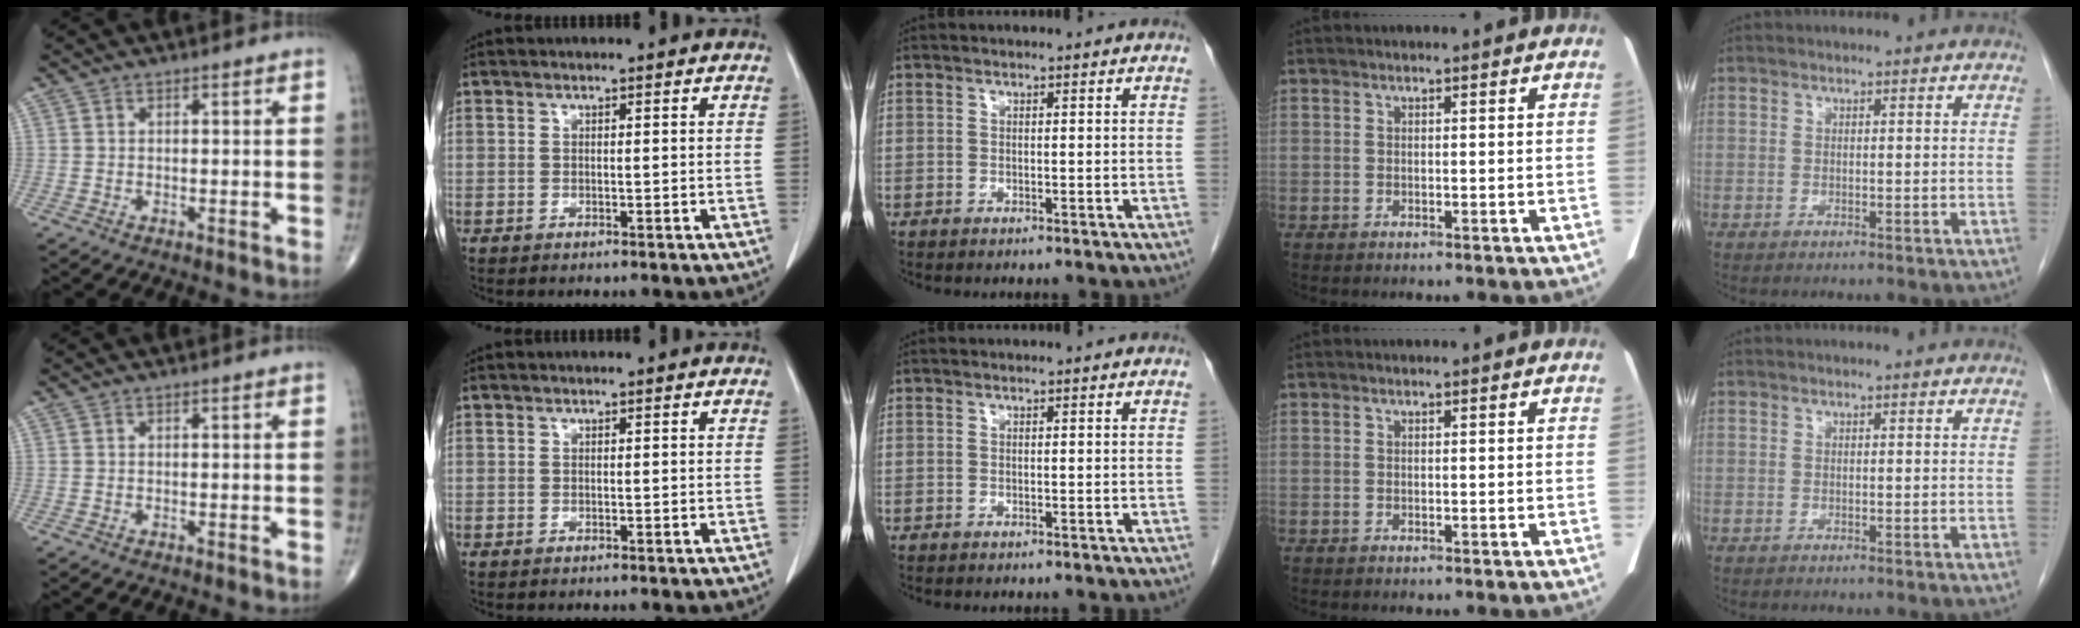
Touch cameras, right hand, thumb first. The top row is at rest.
{}